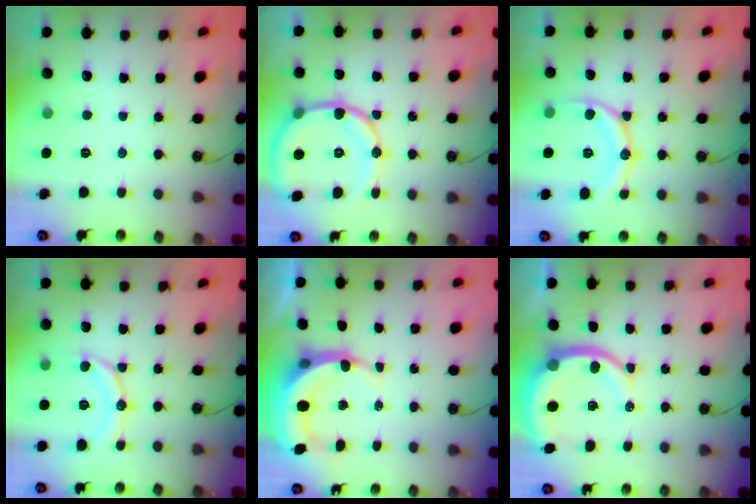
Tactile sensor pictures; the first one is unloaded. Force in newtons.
{"total": 15.5, "press": 15.3, "slide": 2.9}
{"total": 13.4, "press": 13.4, "slide": 0.8}
{"total": 12.7, "press": 12.6, "slide": 1.4}
{"total": 8.0, "press": 7.8, "slide": 2.0}
{"total": 10.6, "press": 10.5, "slide": 1.2}